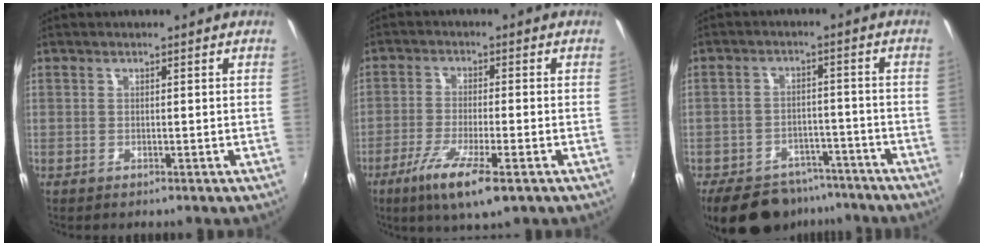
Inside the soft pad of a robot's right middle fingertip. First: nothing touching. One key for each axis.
{"total": 9.4, "fx": -5.2, "fy": 1.3, "fz": 7.6, "tx": -0.161, "ty": -0.027, "tz": -0.093}
{"total": 15.8, "fx": -11.9, "fy": 8.4, "fz": 6.2, "tx": -0.148, "ty": 0.007, "tz": -0.158}